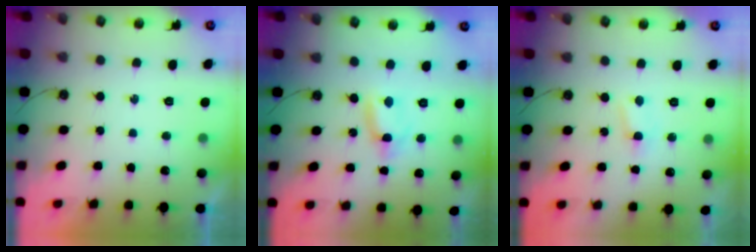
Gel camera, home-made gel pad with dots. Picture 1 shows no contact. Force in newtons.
{"total": 2.2, "press": 2.2, "slide": 0.1}
{"total": 3.2, "press": 3.2, "slide": 0.4}